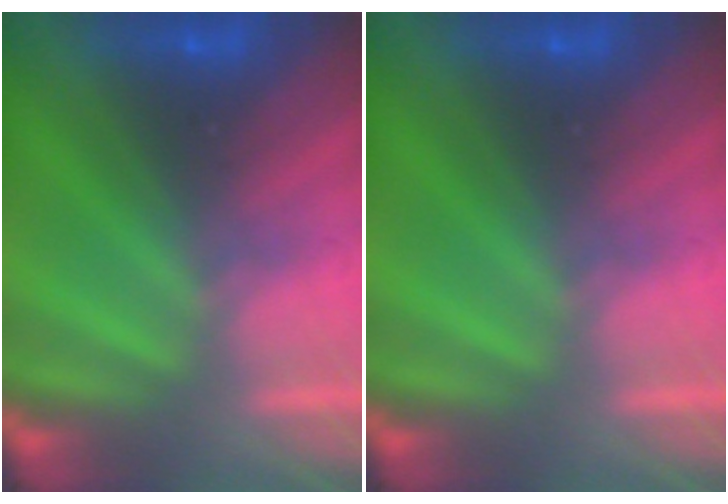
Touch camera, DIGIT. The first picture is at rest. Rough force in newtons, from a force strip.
{"total": 0.0}